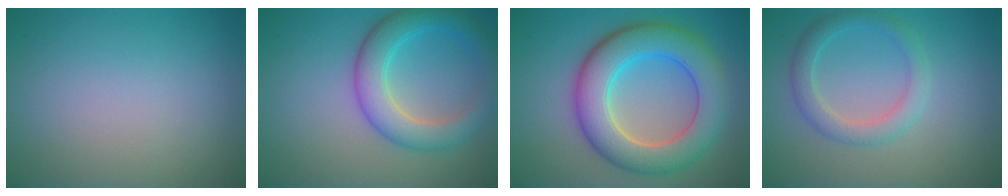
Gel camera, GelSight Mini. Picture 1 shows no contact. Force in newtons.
{"total": 5.3, "press": 5.3, "slide": 0.1}
{"total": 8.7, "press": 8.7, "slide": 0.3}
{"total": 2.9, "press": 2.9, "slide": 0.1}